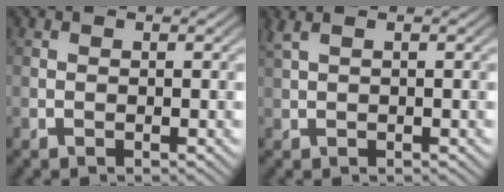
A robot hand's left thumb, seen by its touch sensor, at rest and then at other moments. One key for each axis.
{"total": 1.7, "fx": 1.1, "fy": 0.3, "fz": 1.3, "tx": -0.034, "ty": 0.009, "tz": 0.023}